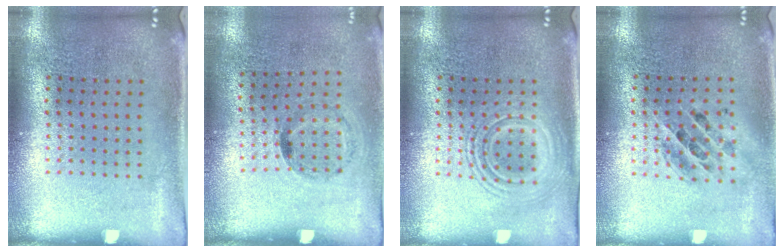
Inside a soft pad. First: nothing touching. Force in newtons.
{"total": 1.3, "press": 0.7, "slide": 1.1}
{"total": 2.4, "press": 2.4, "slide": 0.4}
{"total": 1.4, "press": 1.2, "slide": 0.7}